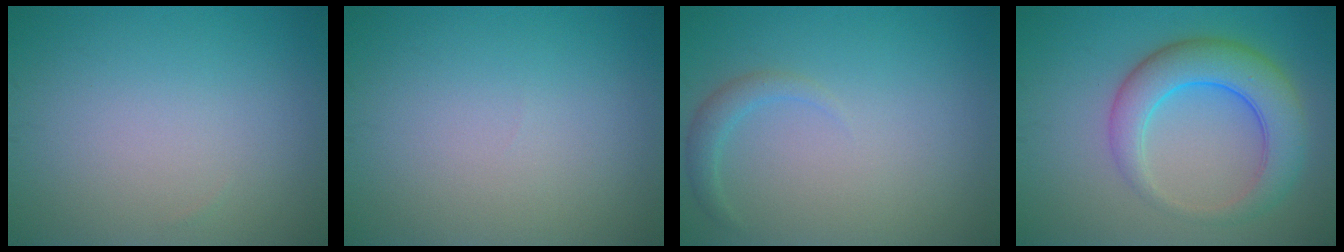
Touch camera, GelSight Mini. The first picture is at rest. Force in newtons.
{"total": 0.0}
{"total": 1.5, "press": 1.5, "slide": 0.2}
{"total": 6.3, "press": 6.3, "slide": 0.1}